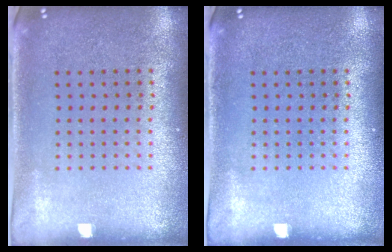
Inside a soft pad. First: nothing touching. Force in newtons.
{"total": 0.0}